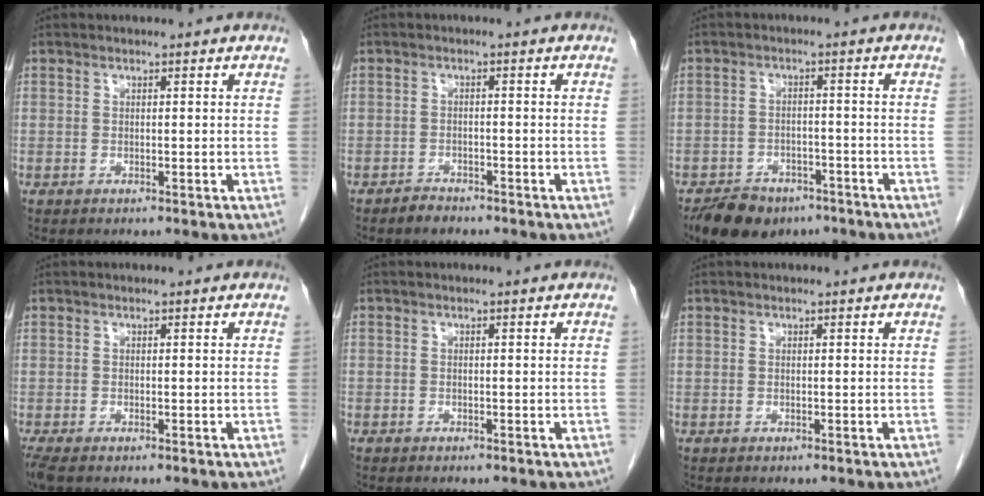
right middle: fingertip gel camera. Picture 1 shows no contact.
{"total": 2.0, "force": [-1.8, 0.7, 0.5], "torque": [-0.018, -0.003, -0.028]}
{"total": 8.3, "force": [-6.2, 4.4, 3.3], "torque": [-0.060, -0.002, -0.097]}
{"total": 2.7, "force": [-2.0, 1.0, 1.6], "torque": [-0.036, -0.011, -0.033]}
{"total": 0.7, "force": [-0.5, 0.4, 0.1], "torque": [-0.007, 0.003, -0.010]}
{"total": 0.0}